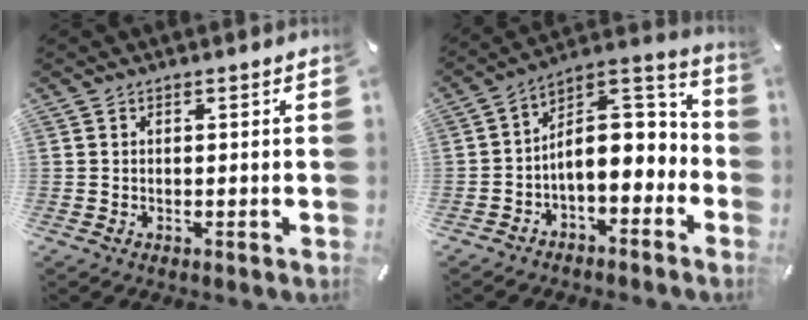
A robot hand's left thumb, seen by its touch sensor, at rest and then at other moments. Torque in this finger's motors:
{"motor_torque": [1.49, 3.51, 0.83, -0.21, 0.23]}